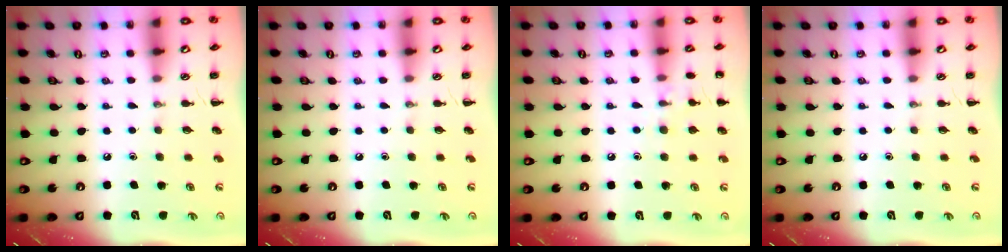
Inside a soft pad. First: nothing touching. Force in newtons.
{"total": 0.0}
{"total": 7.0, "press": 6.7, "slide": 1.9}
{"total": 0.0}